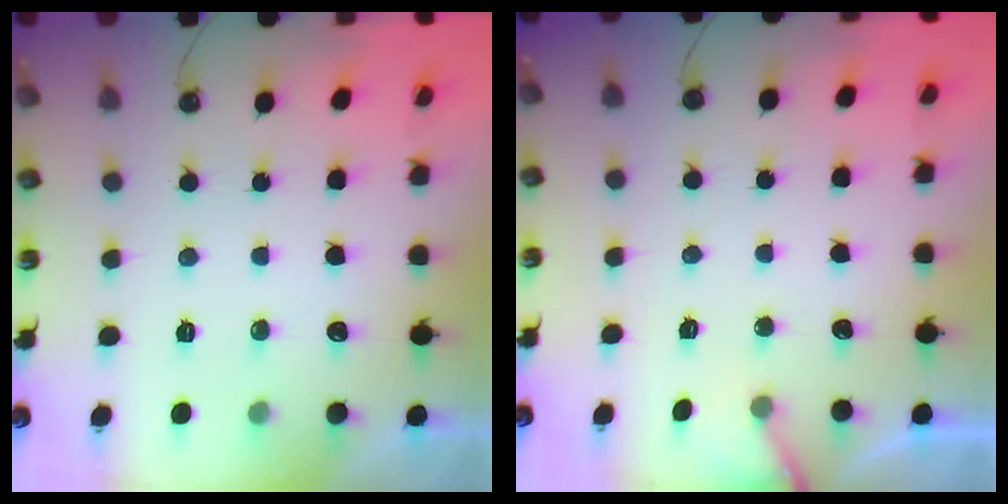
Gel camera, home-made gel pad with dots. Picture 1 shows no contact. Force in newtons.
{"total": 3.4, "press": 3.4, "slide": 0.2}